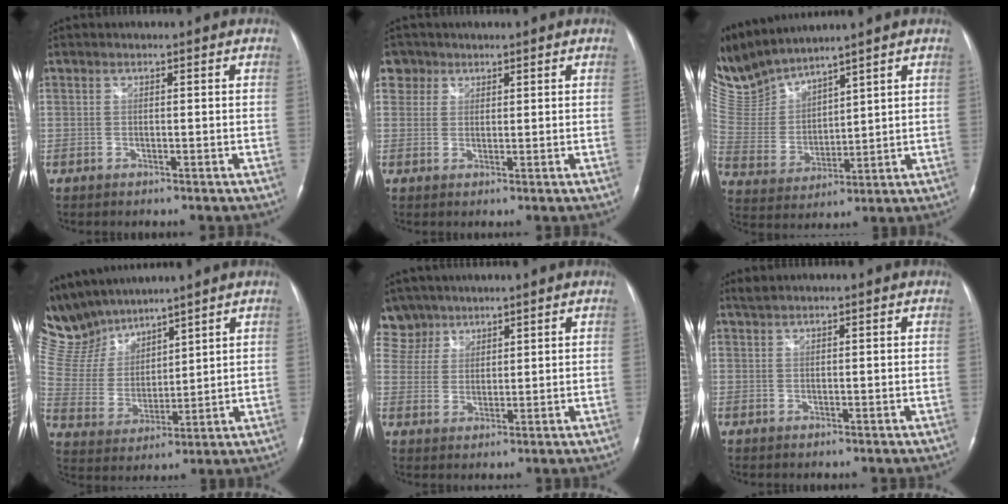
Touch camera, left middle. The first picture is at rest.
{"total": 3.0, "force": [1.7, 2.4, -0.3], "torque": [0.016, 0.008, 0.027]}
{"total": 11.7, "force": [11.3, 1.0, 3.0], "torque": [-0.092, 0.008, 0.248]}
{"total": 12.9, "force": [12.1, 3.3, 3.0], "torque": [-0.082, 0.016, 0.256]}
{"total": 6.4, "force": [5.2, 3.8, -0.6], "torque": [0.015, 0.009, 0.104]}
{"total": 1.1, "force": [1.0, -0.1, 0.4], "torque": [-0.012, 0.012, 0.026]}